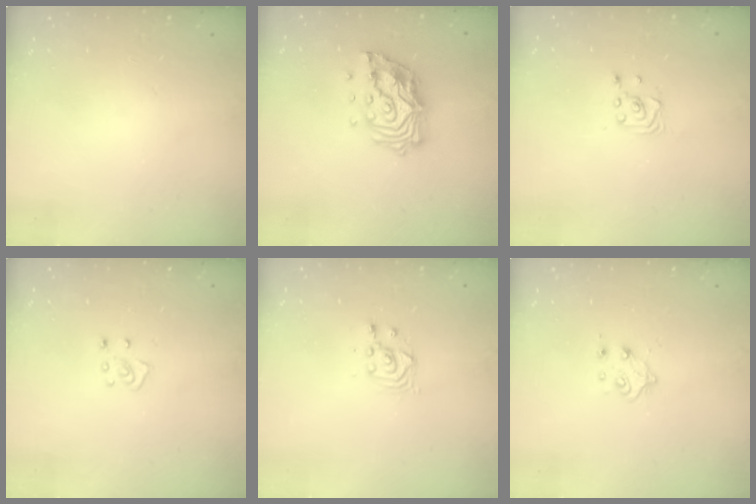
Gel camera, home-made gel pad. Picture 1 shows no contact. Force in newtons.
{"total": 15.4, "press": 15.3, "slide": 2.1}
{"total": 2.6, "press": 2.6, "slide": 0.2}
{"total": 4.2, "press": 4.2, "slide": 0.4}
{"total": 2.9, "press": 2.9, "slide": 0.1}
{"total": 5.5, "press": 5.4, "slide": 0.6}